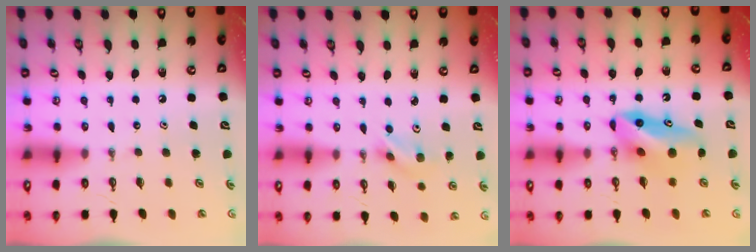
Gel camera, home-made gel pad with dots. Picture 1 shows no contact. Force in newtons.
{"total": 3.6, "press": 2.9, "slide": 2.1}
{"total": 9.1, "press": 7.9, "slide": 4.5}